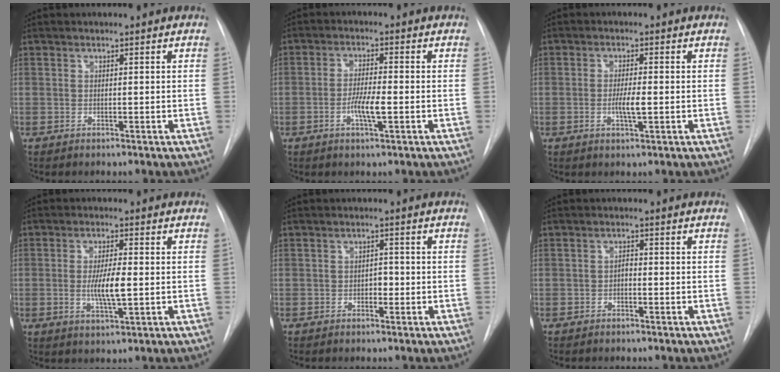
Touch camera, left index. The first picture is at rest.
{"total": 4.4, "force": [-1.3, 0.6, 4.2], "torque": [-0.080, -0.003, -0.025]}
{"total": 3.2, "force": [-0.6, 0.4, 3.1], "torque": [-0.059, -0.003, -0.010]}
{"total": 5.7, "force": [-0.5, 1.0, 5.6], "torque": [-0.107, -0.007, -0.008]}
{"total": 1.7, "force": [-0.5, 1.1, 1.2], "torque": [-0.013, 0.005, -0.008]}
{"total": 1.2, "force": [-0.5, 0.6, 0.9], "torque": [-0.010, 0.005, -0.012]}